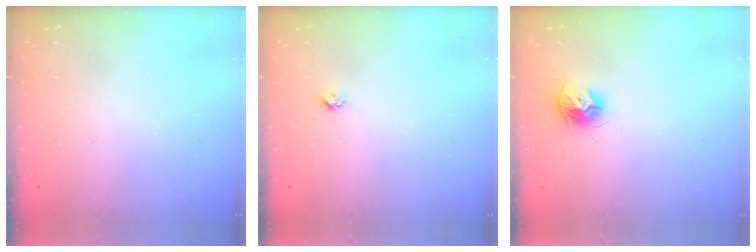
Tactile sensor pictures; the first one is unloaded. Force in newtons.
{"total": 3.3, "press": 3.3, "slide": 0.5}
{"total": 9.5, "press": 9.5, "slide": 0.3}